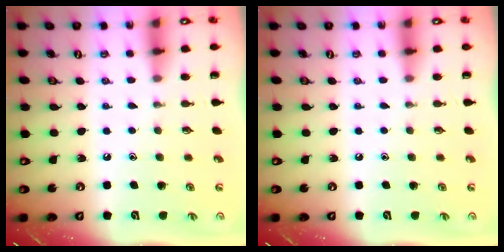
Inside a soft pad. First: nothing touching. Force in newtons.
{"total": 0.0}